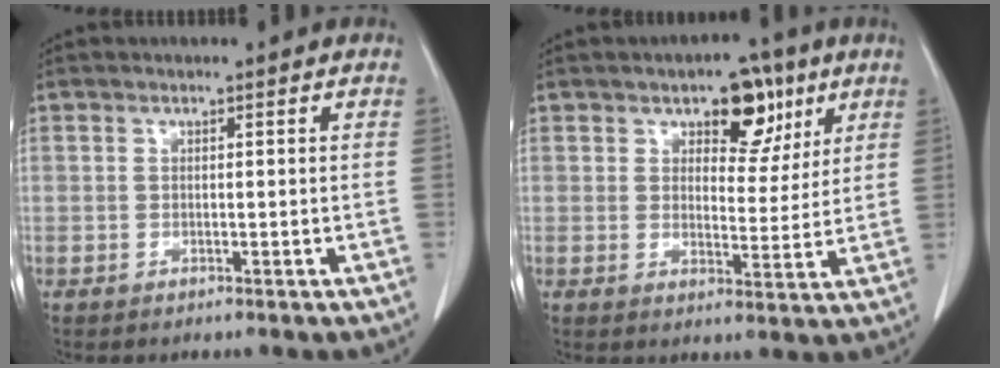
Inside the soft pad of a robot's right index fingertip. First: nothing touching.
{"total": 7.7, "force": [4.2, 4.4, 4.8], "torque": [-0.050, 0.008, 0.060]}